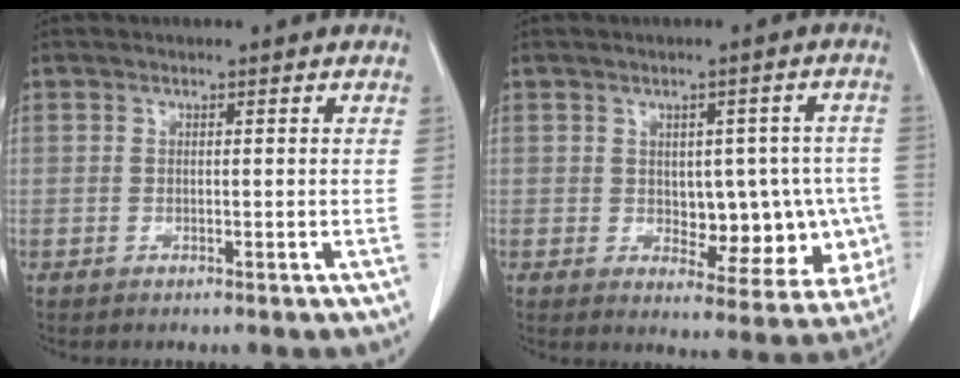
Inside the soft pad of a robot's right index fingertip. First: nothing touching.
{"total": 11.0, "force": [-1.1, 6.1, 9.1], "torque": [-0.094, 0.018, 0.006]}